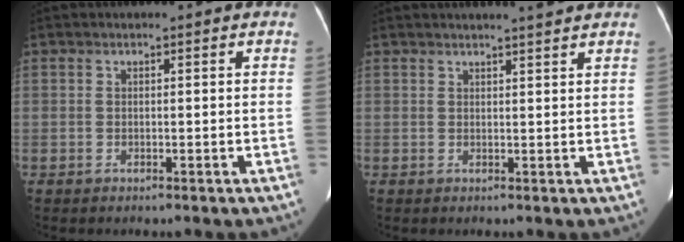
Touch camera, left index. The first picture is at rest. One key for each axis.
{"total": 3.7, "fx": 3.3, "fy": -0.4, "fz": 1.6, "tx": -0.022, "ty": 0.005, "tz": 0.038}